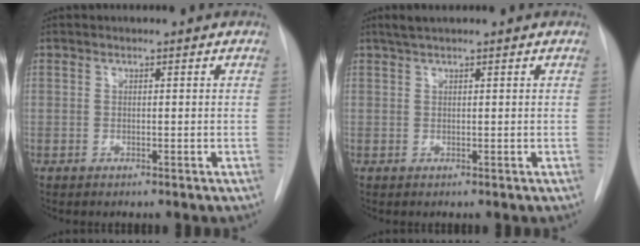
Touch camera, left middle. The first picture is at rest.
{"total": 2.0, "force": [1.5, 0.1, 1.2], "torque": [-0.025, 0.013, 0.028]}